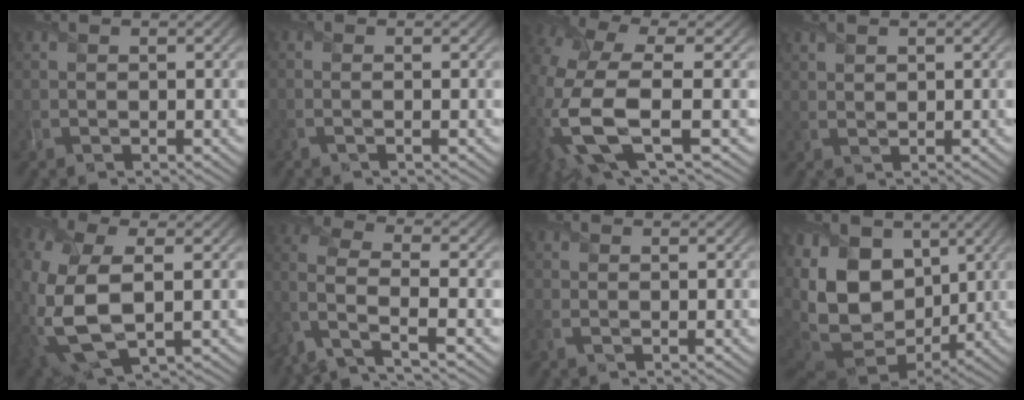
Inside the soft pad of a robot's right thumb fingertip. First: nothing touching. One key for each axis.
{"total": 1.3, "fx": -0.4, "fy": 0.1, "fz": 1.3, "tx": -0.022, "ty": 0.003, "tz": -0.015}
{"total": 13.3, "fx": -2.8, "fy": 5.7, "fz": 11.7, "tx": -0.298, "ty": -0.025, "tz": -0.052}
{"total": 1.0, "fx": 0.8, "fy": 0.5, "fz": 0.2, "tx": -0.009, "ty": -0.001, "tz": 0.019}
{"total": 15.0, "fx": -2.4, "fy": 8.5, "fz": 12.2, "tx": -0.333, "ty": -0.037, "tz": -0.022}
{"total": 6.8, "fx": -2.3, "fy": 3.6, "fz": 5.3, "tx": -0.114, "ty": -0.004, "tz": -0.066}
{"total": 0.8, "fx": -0.3, "fy": 0.4, "fz": 0.7, "tx": -0.021, "ty": -0.004, "tz": -0.008}
{"total": 16.8, "fx": 3.1, "fy": 12.2, "fz": 11.2, "tx": -0.278, "ty": 0.004, "tz": 0.084}